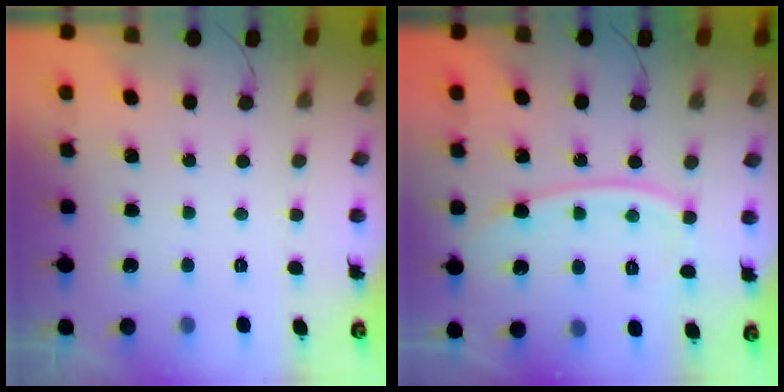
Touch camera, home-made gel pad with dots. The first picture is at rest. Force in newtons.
{"total": 9.5, "press": 9.4, "slide": 1.0}